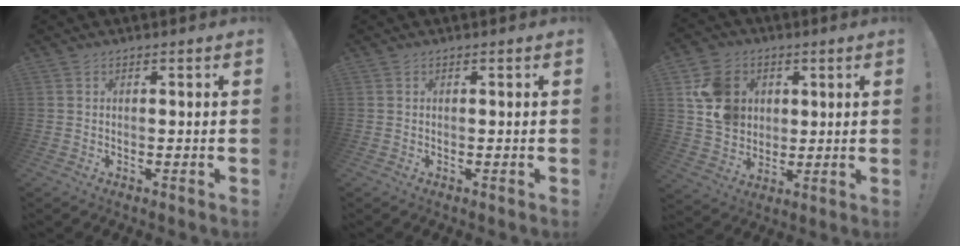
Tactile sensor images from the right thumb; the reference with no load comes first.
{"total": 0.0}
{"total": 13.3, "force": [3.8, 11.5, 5.4], "torque": [-0.077, -0.007, 0.081]}